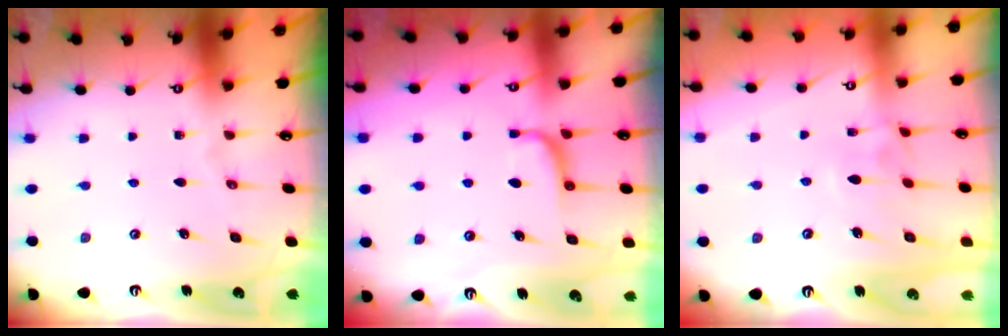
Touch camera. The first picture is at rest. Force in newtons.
{"total": 0.5, "press": 0.0, "slide": 0.5}
{"total": 2.6, "press": 2.5, "slide": 0.7}